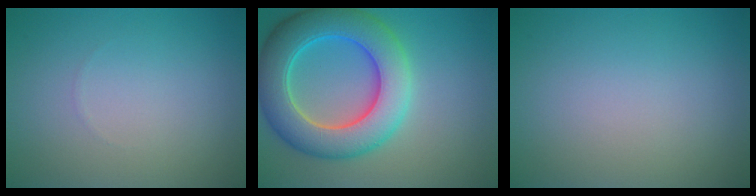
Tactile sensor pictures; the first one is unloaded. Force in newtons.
{"total": 9.2, "press": 9.2, "slide": 0.2}
{"total": 0.0}